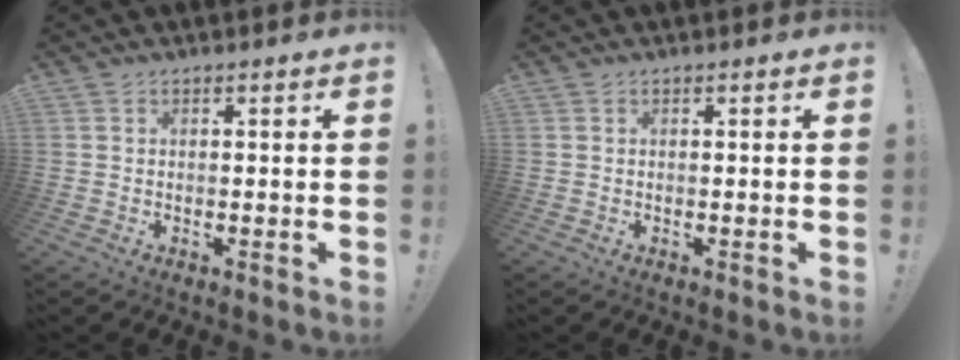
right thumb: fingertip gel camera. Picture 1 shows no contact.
{"total": 0.0}